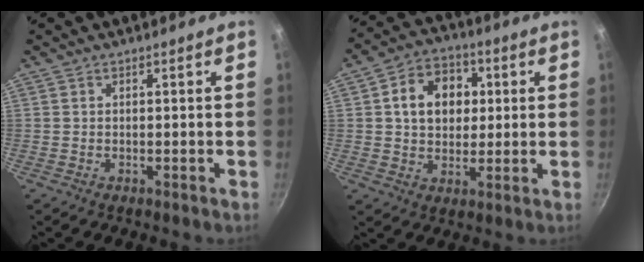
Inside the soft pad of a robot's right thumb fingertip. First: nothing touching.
{"total": 11.7, "force": [2.3, 9.1, 7.0], "torque": [-0.079, 0.013, 0.028]}